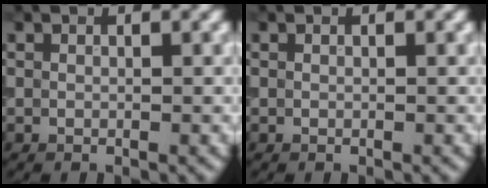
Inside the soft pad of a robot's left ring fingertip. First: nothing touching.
{"total": 0.0}